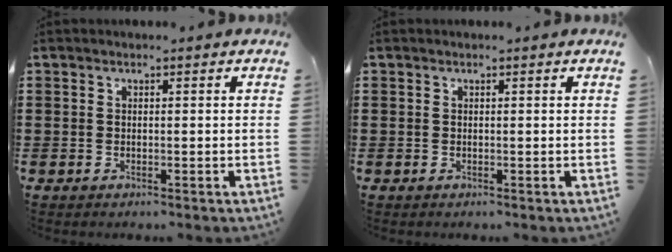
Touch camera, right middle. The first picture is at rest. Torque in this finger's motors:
{"motor_torque": [-0.11, -0.07, 0.01, -0.01]}